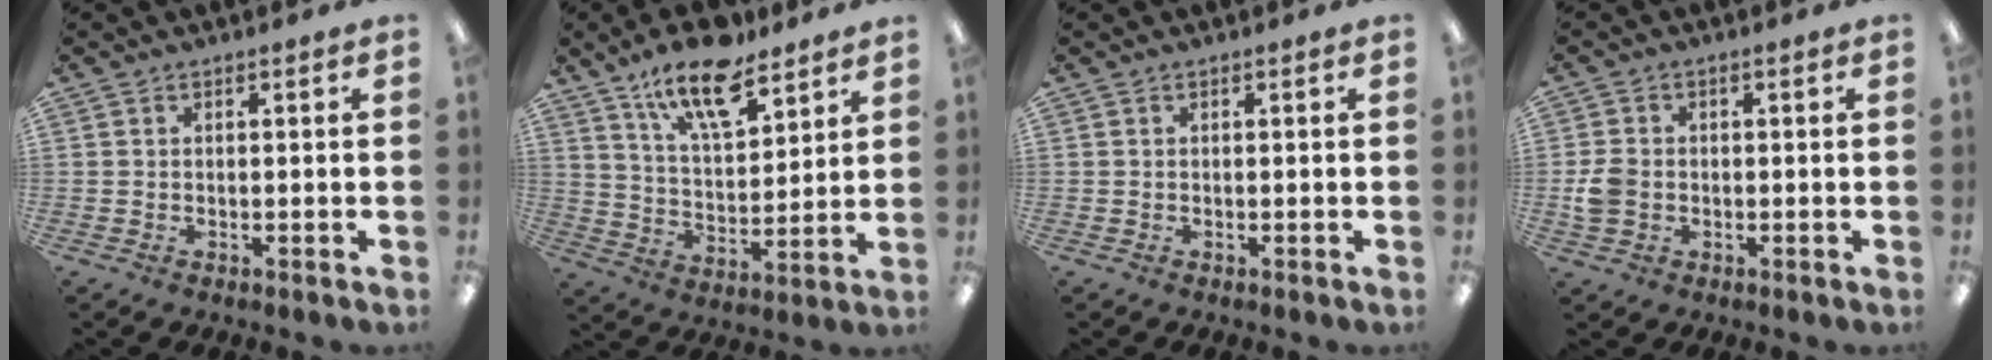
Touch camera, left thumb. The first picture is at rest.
{"total": 15.2, "force": [11.1, 5.7, 8.7], "torque": [-0.145, -0.058, 0.192]}
{"total": 0.0}
{"total": 4.5, "force": [-0.8, 3.7, 2.5], "torque": [-0.049, 0.006, -0.012]}